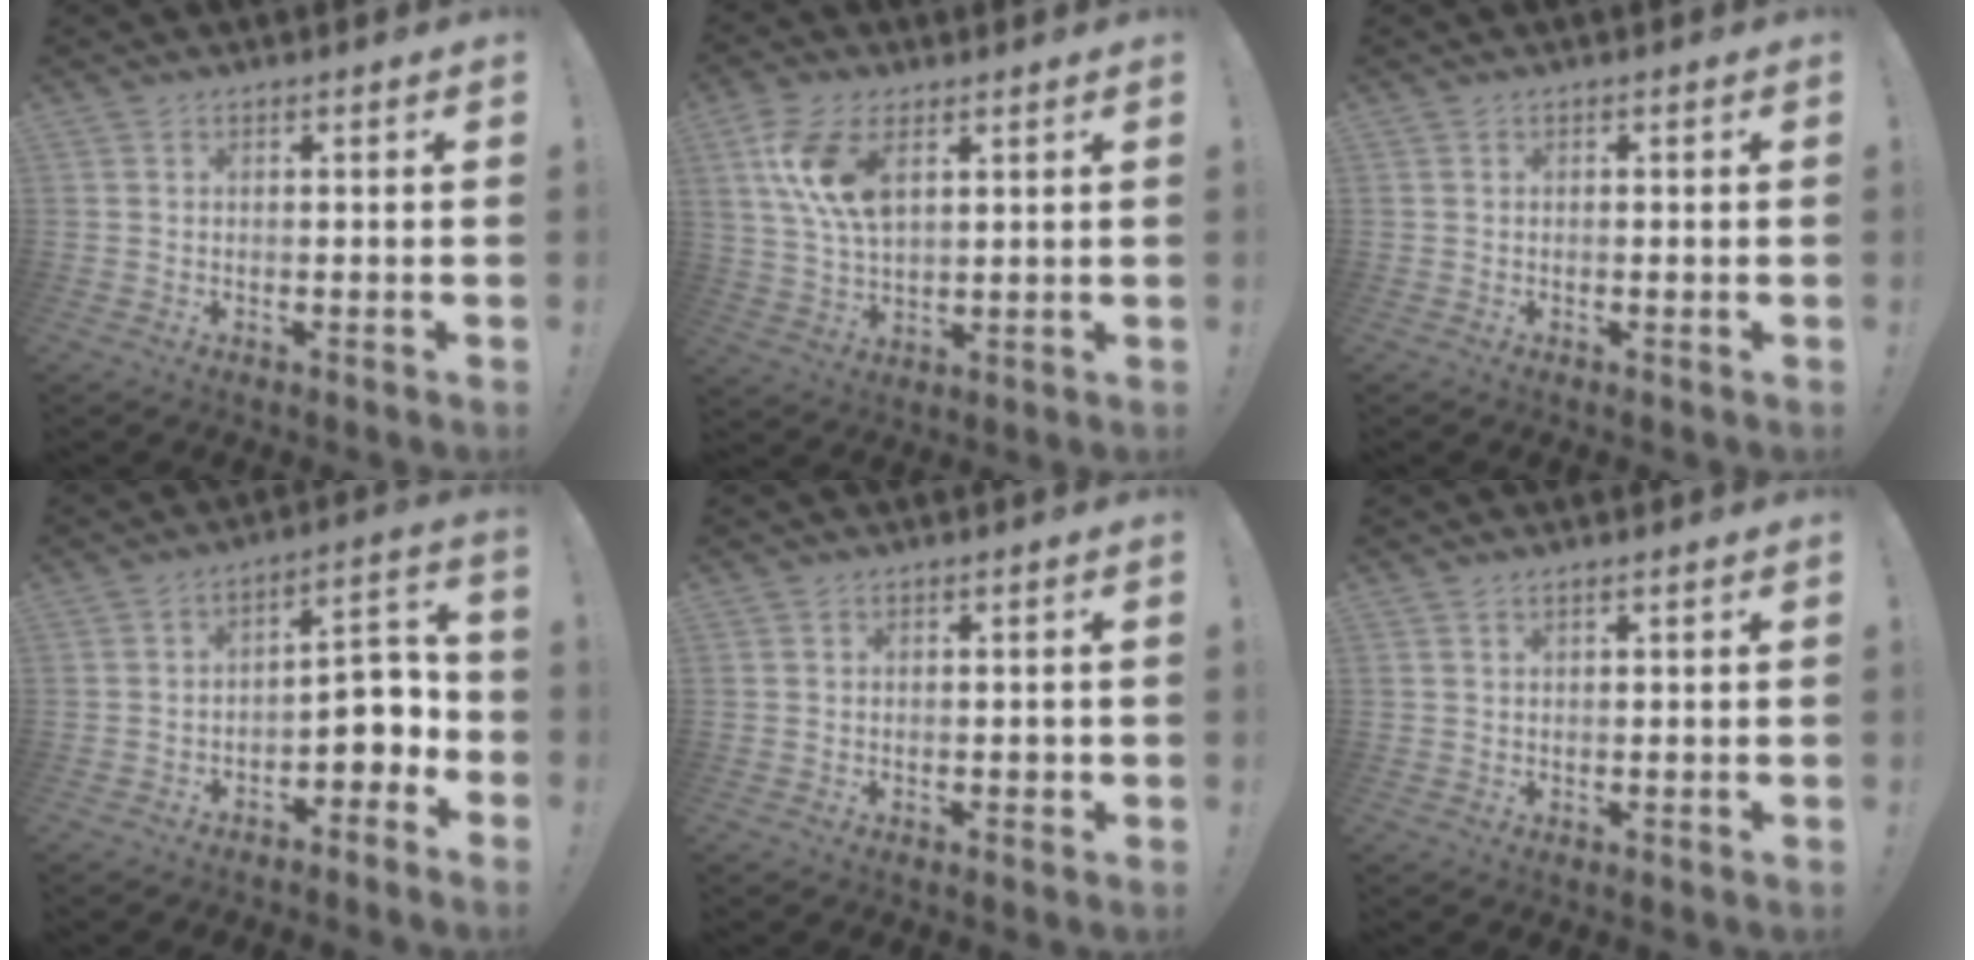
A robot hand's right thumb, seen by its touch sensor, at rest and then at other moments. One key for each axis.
{"total": 11.8, "fx": 4.9, "fy": 6.1, "fz": 8.8, "tx": -0.176, "ty": -0.014, "tz": 0.091}
{"total": 0.0}
{"total": 7.3, "fx": -2.2, "fy": 4.8, "fz": 5.1, "tx": -0.053, "ty": 0.009, "tz": -0.036}
{"total": 1.2, "fx": -0.2, "fy": 0.9, "fz": 0.7, "tx": -0.012, "ty": 0.005, "tz": -0.004}
{"total": 1.1, "fx": 0.6, "fy": -0.1, "fz": 1.0, "tx": -0.020, "ty": 0.000, "tz": 0.010}